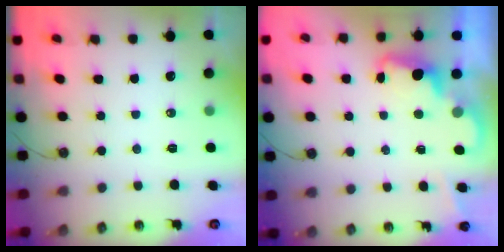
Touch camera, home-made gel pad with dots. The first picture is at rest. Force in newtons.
{"total": 2.4, "press": 2.3, "slide": 0.5}